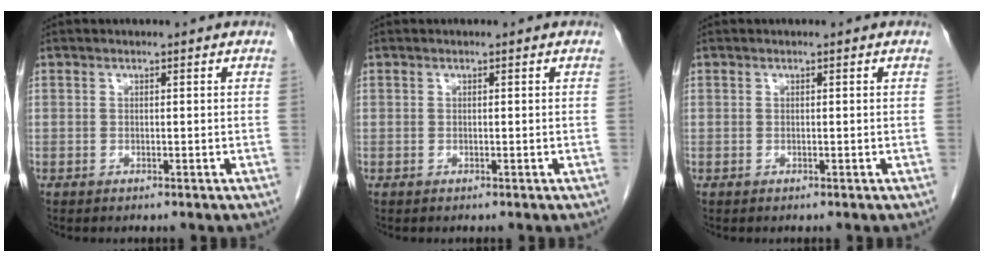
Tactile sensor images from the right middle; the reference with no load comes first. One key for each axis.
{"total": 0.0}
{"total": 0.0}